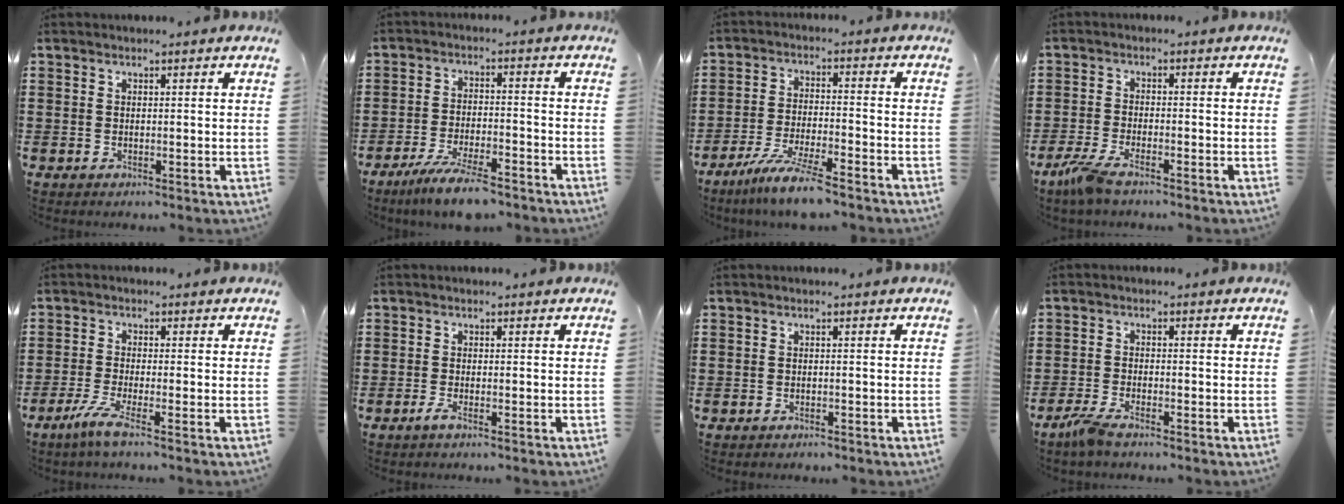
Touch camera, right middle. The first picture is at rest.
{"total": 7.0, "force": [-5.6, 0.8, 4.0], "torque": [-0.089, -0.011, -0.107]}
{"total": 7.5, "force": [-6.2, 0.0, 4.3], "torque": [-0.090, -0.013, -0.118]}
{"total": 4.2, "force": [-3.2, 0.7, 2.7], "torque": [-0.078, -0.013, -0.067]}
{"total": 4.0, "force": [-2.1, -0.1, 3.4], "torque": [-0.076, -0.015, -0.042]}
{"total": 1.2, "force": [-0.7, 0.1, 0.9], "torque": [-0.017, -0.002, -0.012]}
{"total": 0.8, "force": [-0.7, 0.3, 0.0], "torque": [-0.001, 0.002, -0.017]}
{"total": 3.0, "force": [-2.4, 0.4, 1.8], "torque": [-0.051, -0.004, -0.052]}